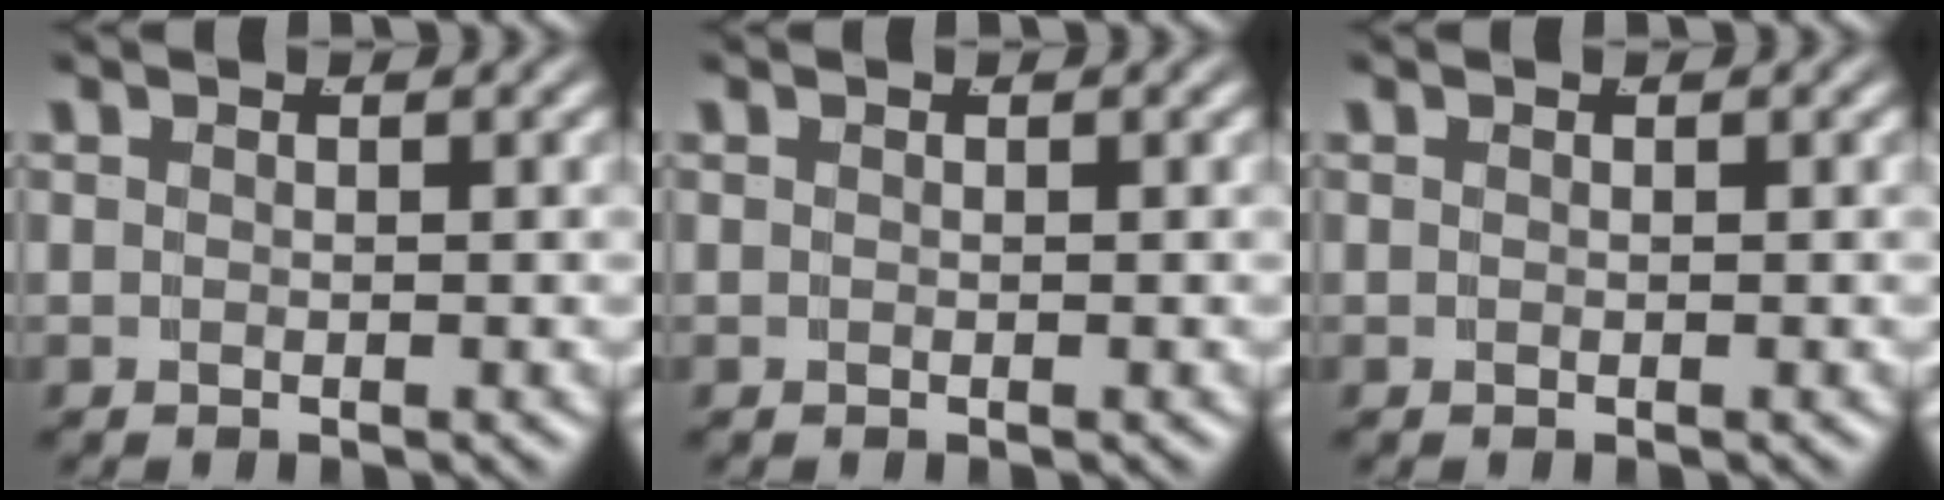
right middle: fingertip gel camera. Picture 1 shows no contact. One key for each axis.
{"total": 0.0}
{"total": 0.0}